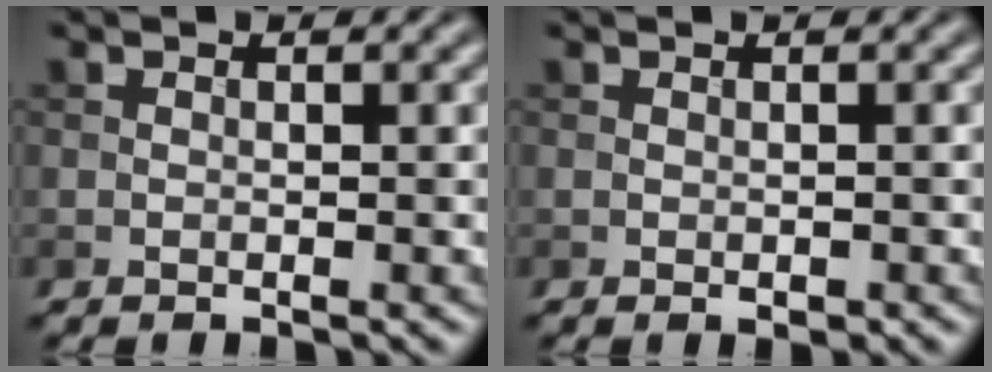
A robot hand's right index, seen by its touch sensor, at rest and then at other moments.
{"total": 0.6, "force": [-0.3, 0.3, 0.5], "torque": [-0.006, -0.001, -0.002]}